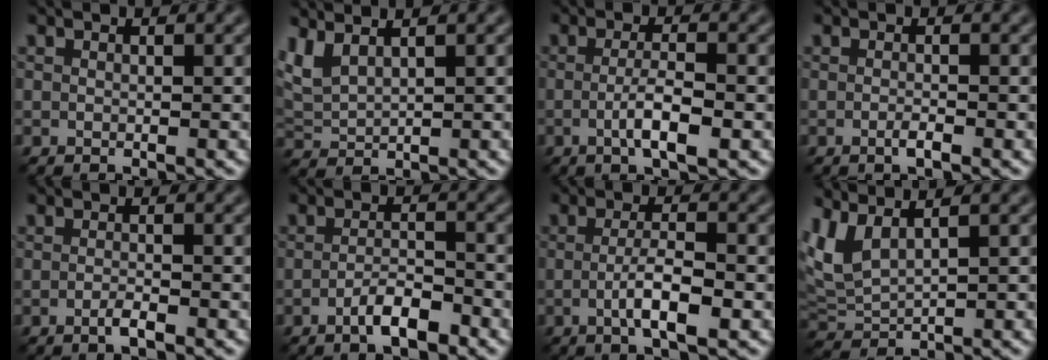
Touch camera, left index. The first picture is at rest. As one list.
[{"total": 3.0, "force": [2.1, 1.0, 1.8], "torque": [-0.055, 0.012, 0.048]}, {"total": 3.6, "force": [-0.8, 0.7, 3.4], "torque": [-0.060, -0.001, -0.015]}, {"total": 1.2, "force": [-0.5, 0.3, 1.1], "torque": [-0.018, -0.002, -0.011]}, {"total": 1.5, "force": [-0.7, 0.3, 1.3], "torque": [-0.021, -0.001, -0.016]}, {"total": 3.3, "force": [-1.8, 0.9, 2.6], "torque": [-0.046, 0.005, -0.034]}, {"total": 4.0, "force": [-0.9, 0.9, 3.8], "torque": [-0.066, -0.001, -0.018]}, {"total": 3.8, "force": [2.2, 1.5, 2.7], "torque": [-0.075, 0.006, 0.051]}]